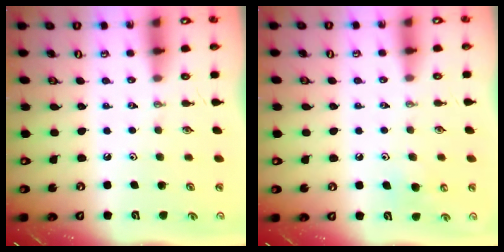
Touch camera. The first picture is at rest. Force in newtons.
{"total": 7.1, "press": 7.1, "slide": 0.6}